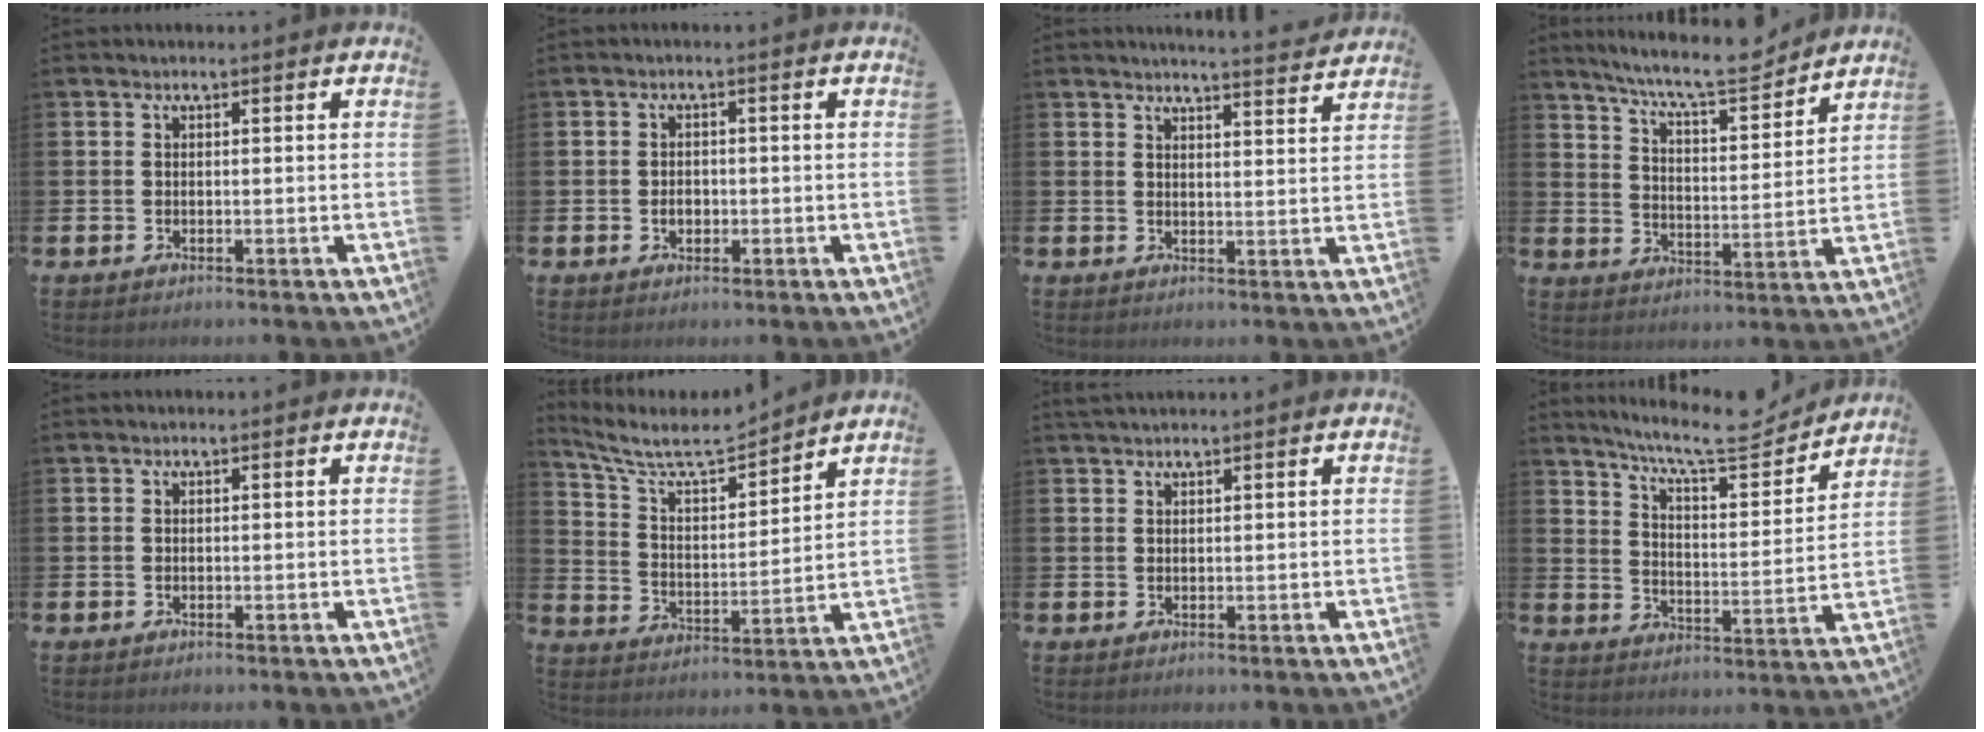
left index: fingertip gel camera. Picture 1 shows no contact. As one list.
[{"total": 1.9, "force": [-0.3, 1.4, 1.2], "torque": [-0.012, 0.002, -0.012]}, {"total": 4.3, "force": [4.2, -0.6, 0.3], "torque": [-0.006, -0.031, 0.072]}, {"total": 9.0, "force": [8.3, 1.2, 3.3], "torque": [-0.082, -0.055, 0.144]}, {"total": 0.0}, {"total": 8.1, "force": [7.2, 2.0, 3.0], "torque": [-0.097, -0.045, 0.125]}, {"total": 1.6, "force": [1.3, 0.0, 0.8], "torque": [-0.024, 0.005, 0.026]}, {"total": 9.0, "force": [8.1, 1.4, 3.6], "torque": [-0.087, -0.050, 0.139]}]